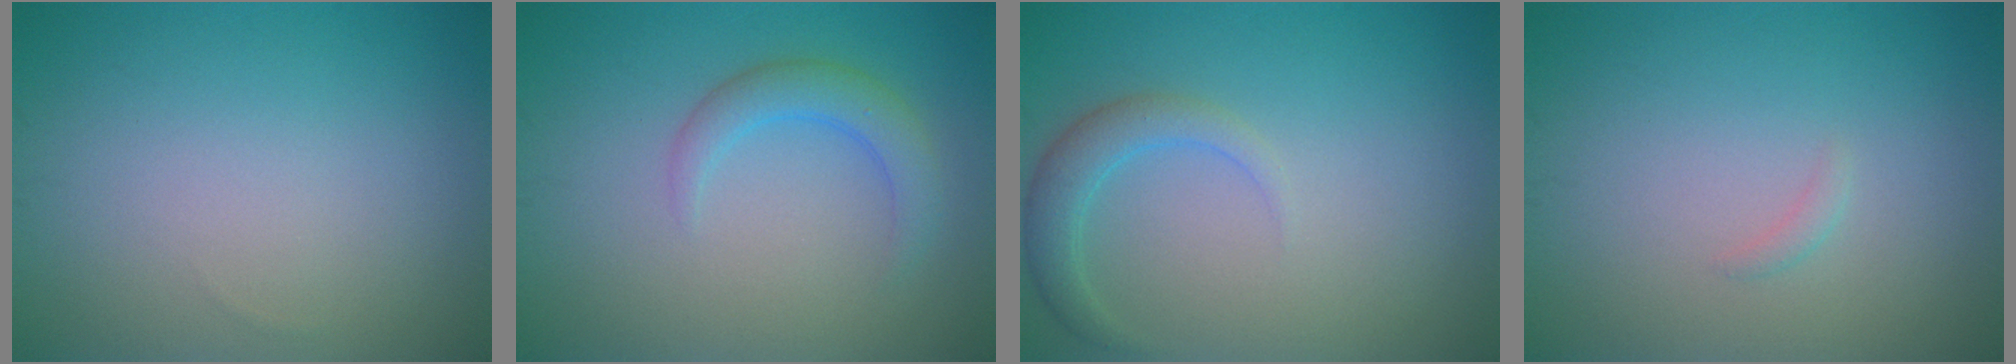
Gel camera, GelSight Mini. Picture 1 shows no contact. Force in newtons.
{"total": 2.6, "press": 2.6, "slide": 0.1}
{"total": 2.4, "press": 2.4, "slide": 0.2}
{"total": 0.6, "press": 0.6, "slide": 0.0}